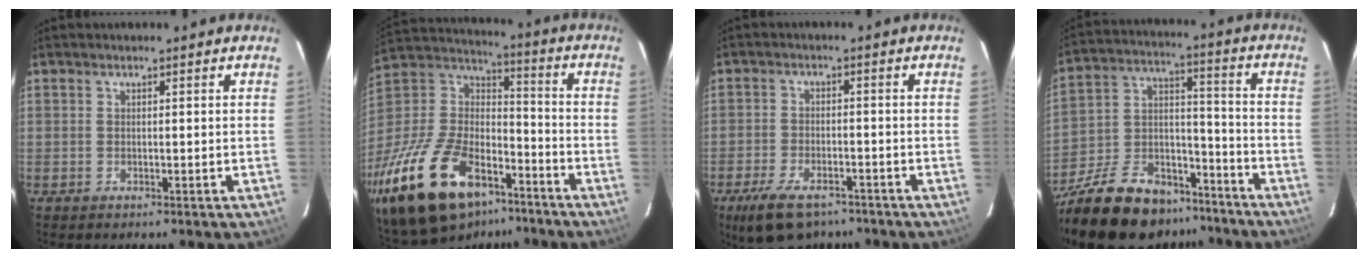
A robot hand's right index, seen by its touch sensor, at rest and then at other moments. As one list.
[{"total": 34.2, "force": [-21.2, 17.1, 20.7], "torque": [-0.450, -0.012, -0.341]}, {"total": 10.6, "force": [-7.7, 4.7, 5.6], "torque": [-0.133, -0.016, -0.131]}, {"total": 27.0, "force": [-20.2, 12.7, 12.7], "torque": [-0.273, 0.022, -0.309]}]